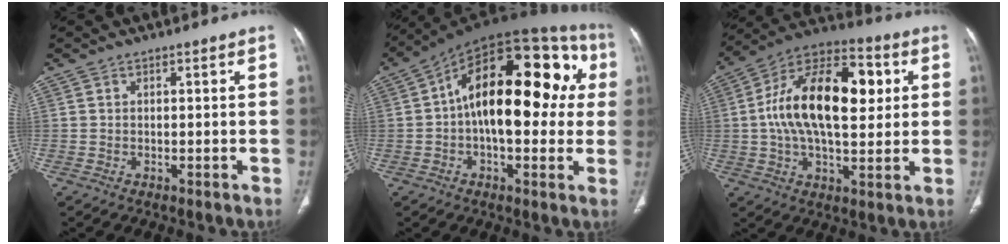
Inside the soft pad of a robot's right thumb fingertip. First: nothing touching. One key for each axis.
{"total": 24.4, "fx": 2.5, "fy": 12.2, "fz": 21.0, "tx": -0.285, "ty": 0.050, "tz": 0.024}
{"total": 22.2, "fx": 3.4, "fy": 11.4, "fz": 18.8, "tx": -0.304, "ty": 0.020, "tz": 0.046}